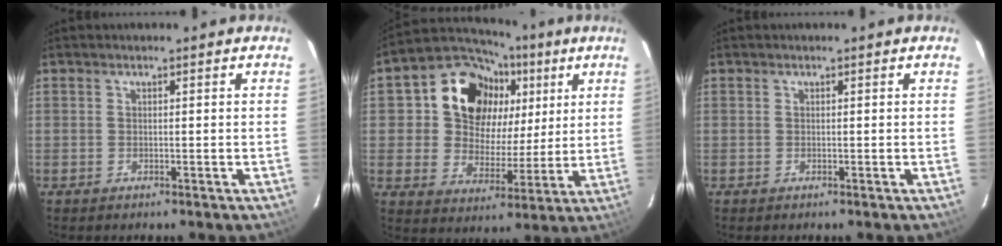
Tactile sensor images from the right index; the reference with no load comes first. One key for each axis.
{"total": 17.3, "fx": 6.1, "fy": 14.1, "fz": 7.8, "tx": -0.182, "ty": 0.050, "tz": 0.105}
{"total": 0.0}